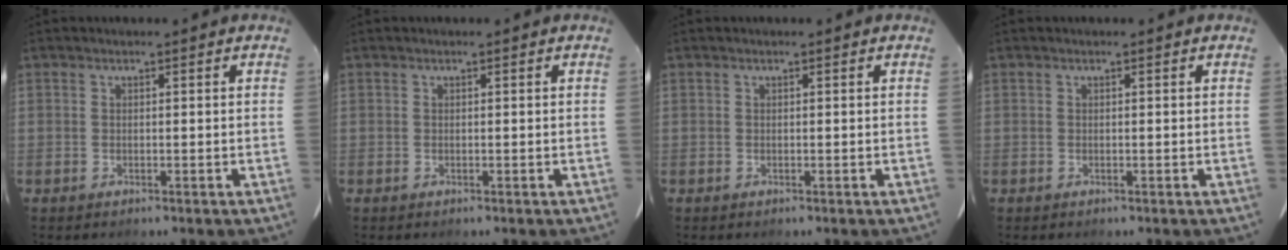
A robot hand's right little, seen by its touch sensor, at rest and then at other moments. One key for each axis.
{"total": 0.0}
{"total": 0.0}
{"total": 0.0}